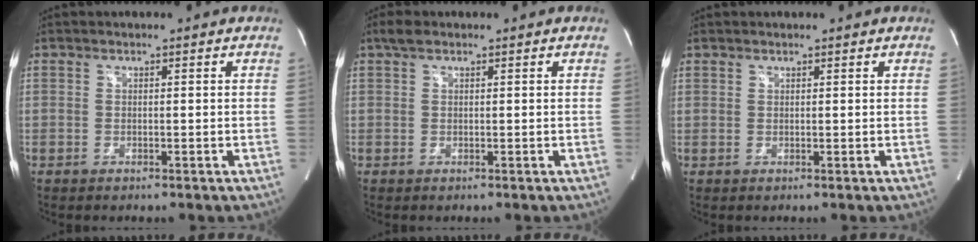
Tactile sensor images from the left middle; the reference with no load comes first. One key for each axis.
{"total": 1.8, "fx": 1.3, "fy": 0.7, "fz": 1.0, "tx": -0.025, "ty": 0.014, "tz": 0.025}
{"total": 0.8, "fx": 0.6, "fy": 0.5, "fz": 0.0, "tx": 0.002, "ty": 0.003, "tz": 0.008}